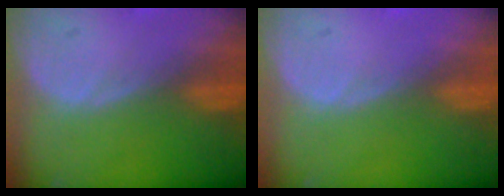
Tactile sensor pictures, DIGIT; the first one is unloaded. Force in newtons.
{"total": 0.0}